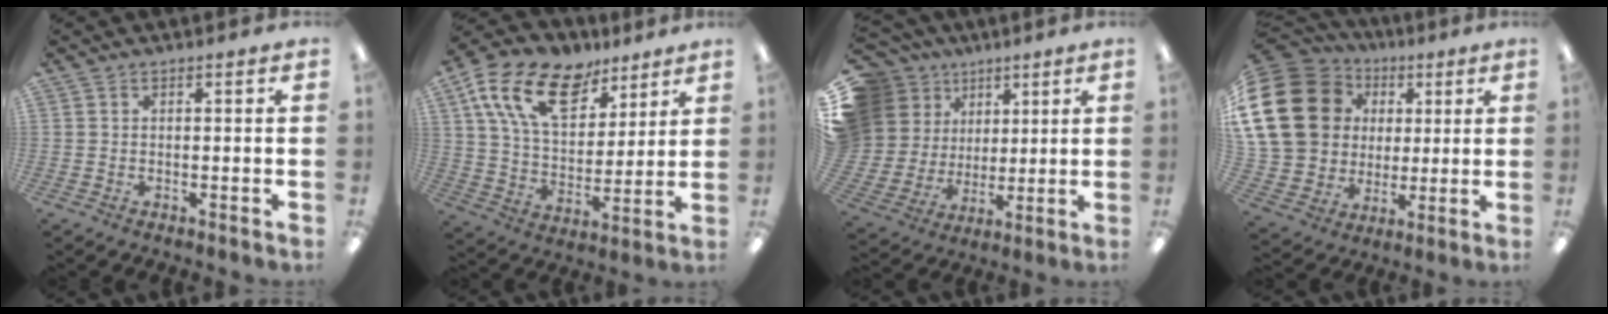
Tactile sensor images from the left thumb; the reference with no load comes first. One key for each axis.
{"total": 19.0, "fx": 11.0, "fy": 10.7, "fz": 11.3, "tx": -0.207, "ty": -0.040, "tz": 0.201}
{"total": 16.7, "fx": 6.6, "fy": 14.3, "fz": 5.6, "tx": -0.139, "ty": -0.037, "tz": 0.148}
{"total": 22.8, "fx": 5.8, "fy": 18.8, "fz": 11.6, "tx": -0.233, "ty": -0.003, "tz": 0.127}